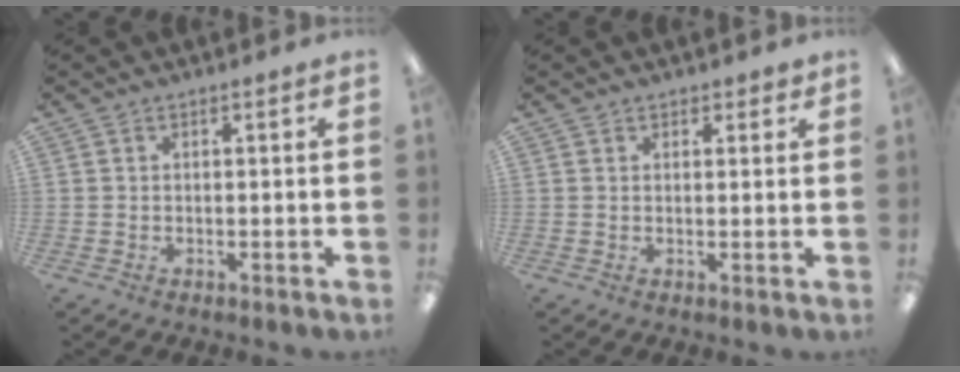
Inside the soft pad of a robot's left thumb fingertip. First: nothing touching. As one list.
[{"total": 1.6, "force": [1.2, 0.9, 0.2], "torque": [0.003, -0.001, 0.021]}]